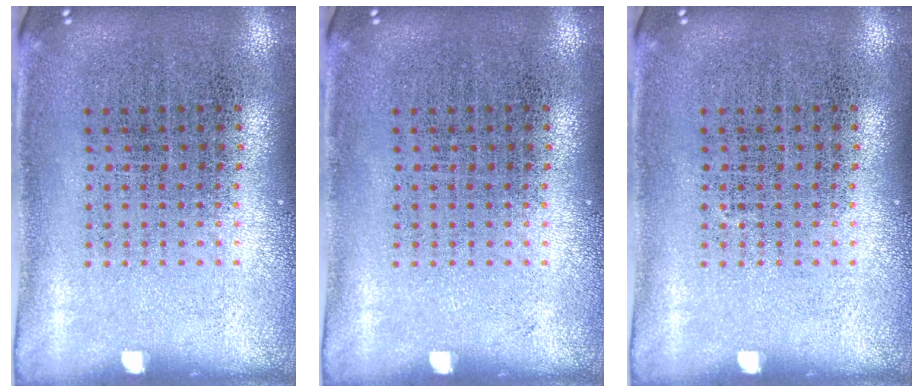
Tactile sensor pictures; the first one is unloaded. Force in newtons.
{"total": 0.0}
{"total": 0.0}